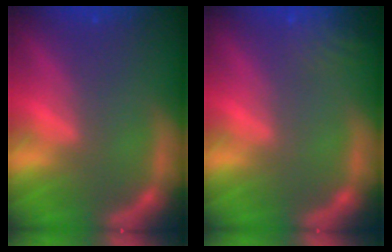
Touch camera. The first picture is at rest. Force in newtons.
{"total": 4.6}